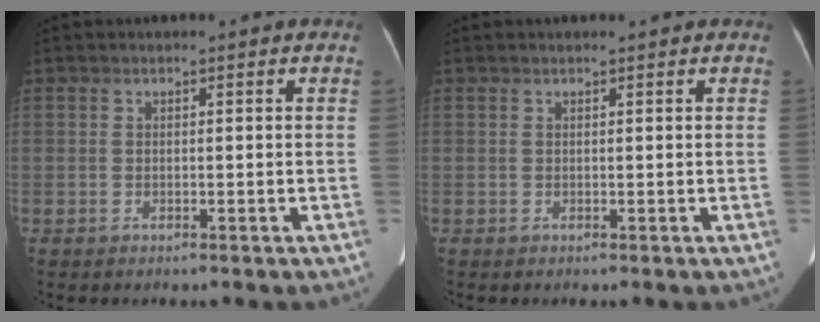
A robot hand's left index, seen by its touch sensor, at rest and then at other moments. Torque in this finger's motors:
{"motor_torque": [0.00, 0.03, -0.01, 0.02]}